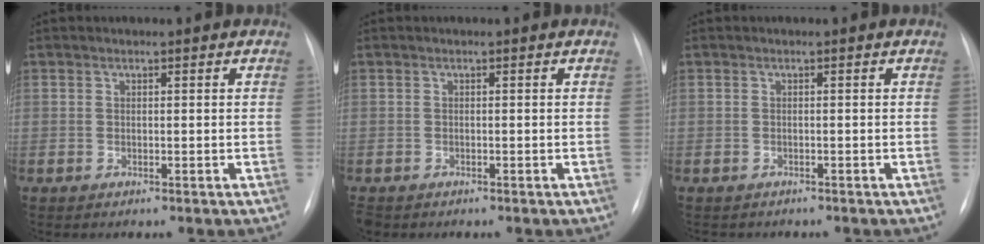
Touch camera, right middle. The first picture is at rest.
{"total": 2.4, "force": [-1.8, 1.3, 0.8], "torque": [-0.018, -0.003, -0.027]}
{"total": 2.2, "force": [-1.9, 0.9, 0.4], "torque": [-0.009, -0.002, -0.023]}